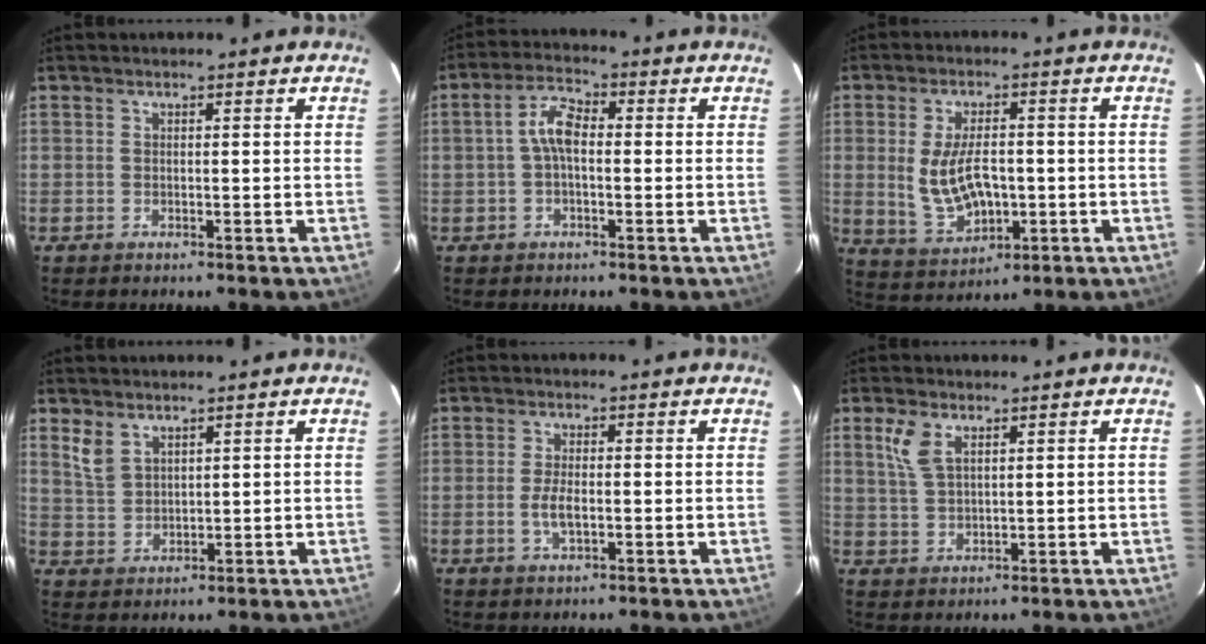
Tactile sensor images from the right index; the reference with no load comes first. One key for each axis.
{"total": 5.0, "fx": -0.4, "fy": 2.3, "fz": 4.4, "tx": -0.093, "ty": 0.019, "tz": -0.008}
{"total": 10.1, "fx": -0.9, "fy": 5.3, "fz": 8.6, "tx": -0.175, "ty": -0.008, "tz": 0.000}
{"total": 4.4, "fx": 3.0, "fy": 2.4, "fz": 2.1, "tx": -0.044, "ty": 0.003, "tz": 0.066}
{"total": 3.4, "fx": -0.9, "fy": 1.2, "fz": 3.1, "tx": -0.065, "ty": -0.004, "tz": -0.016}
{"total": 5.0, "fx": 2.5, "fy": 2.4, "fz": 3.6, "tx": -0.077, "ty": 0.007, "tz": 0.054}